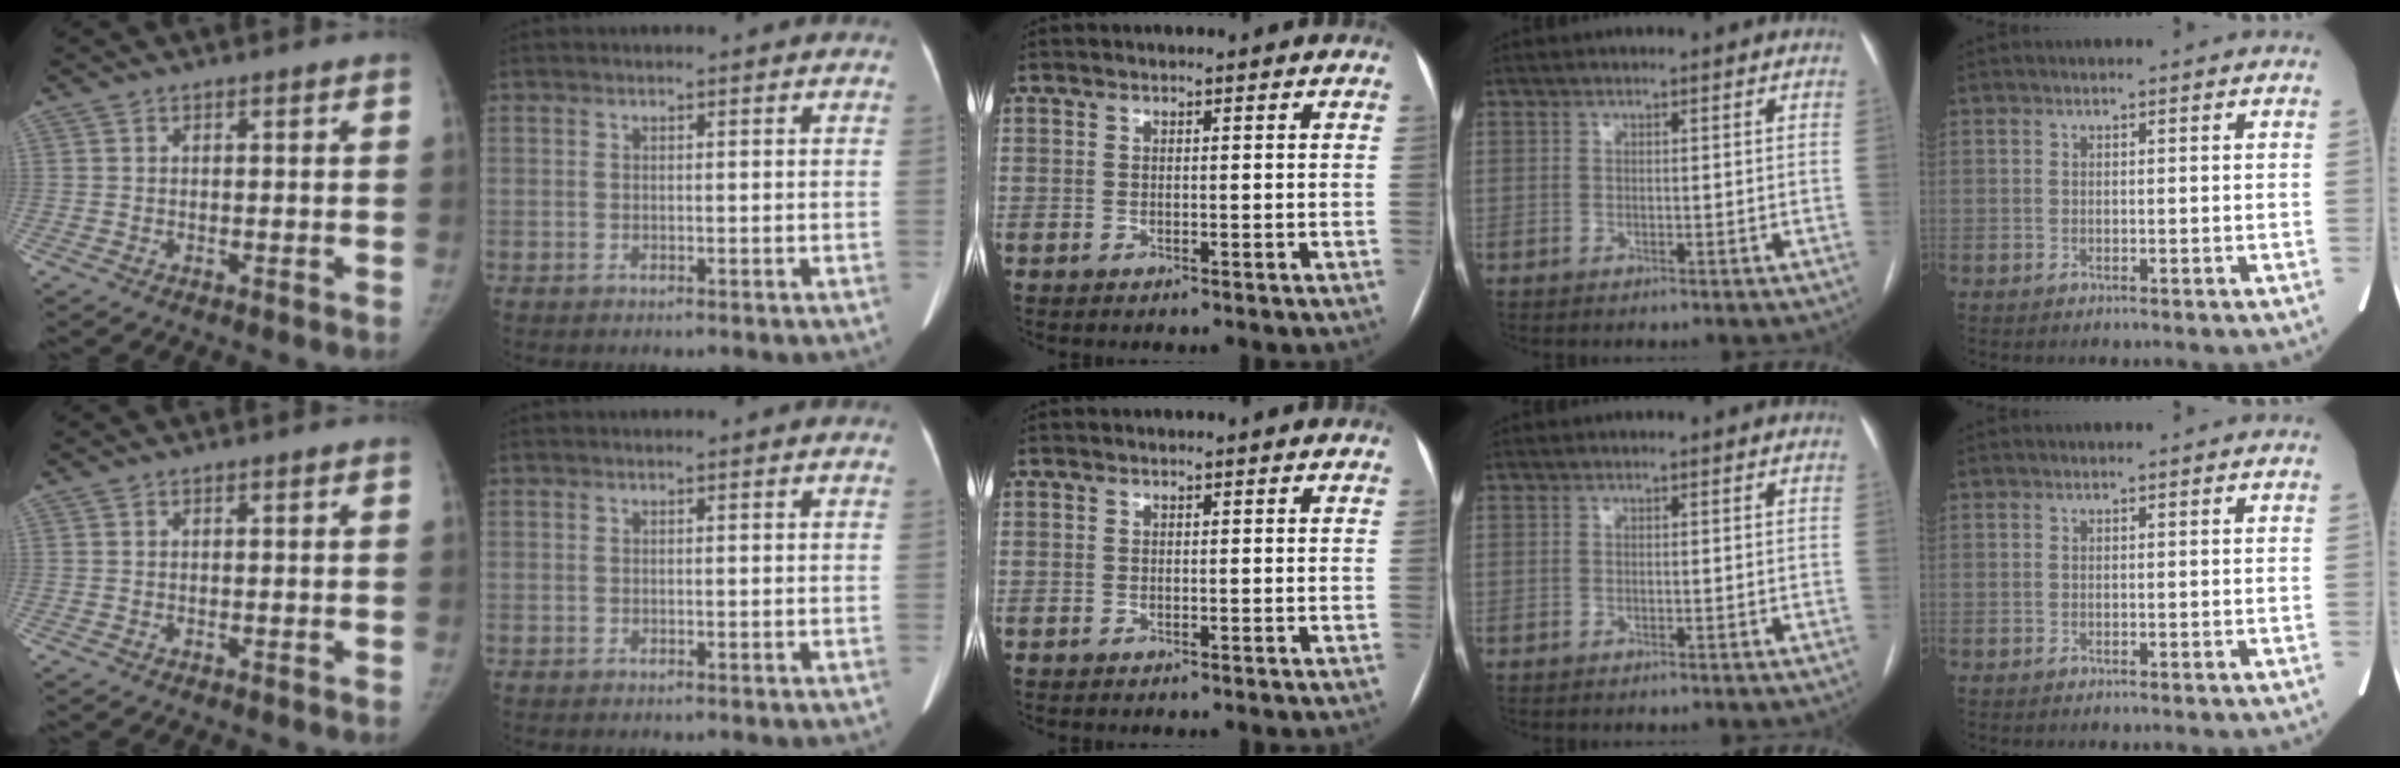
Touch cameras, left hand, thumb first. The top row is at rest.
{}